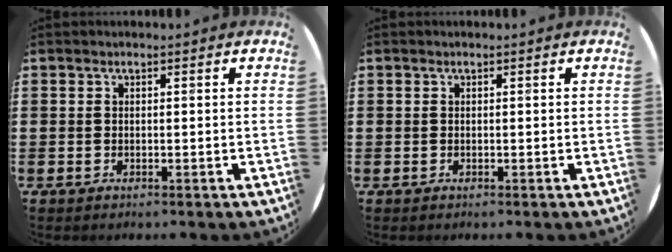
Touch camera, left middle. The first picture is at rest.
{"total": 0.0}